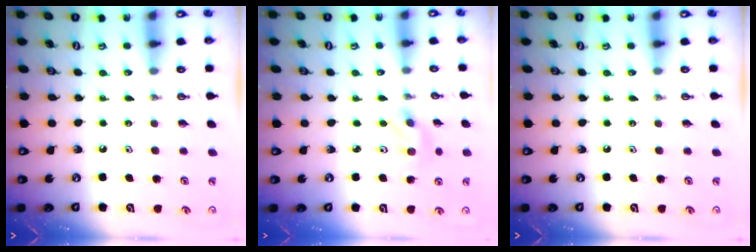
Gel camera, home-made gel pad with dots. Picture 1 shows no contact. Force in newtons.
{"total": 2.2, "press": 2.1, "slide": 0.6}
{"total": 0.0}